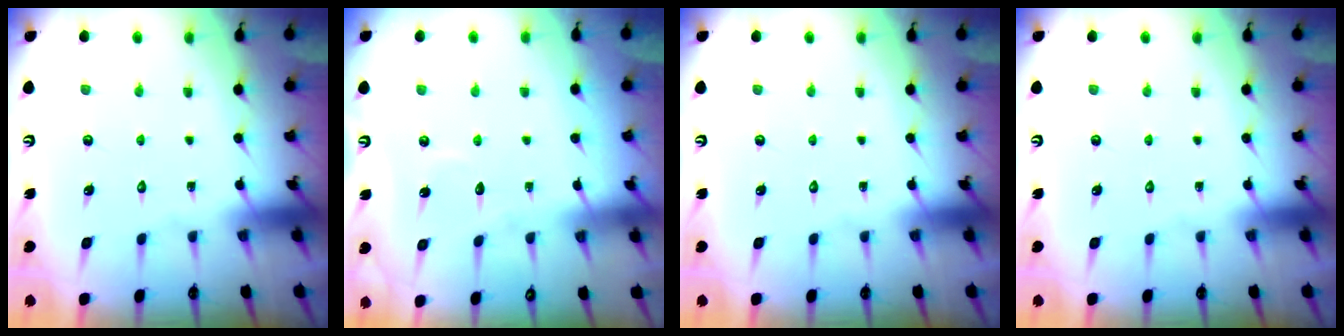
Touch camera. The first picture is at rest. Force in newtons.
{"total": 2.8, "press": 2.8, "slide": 0.3}
{"total": 0.0}
{"total": 0.0}